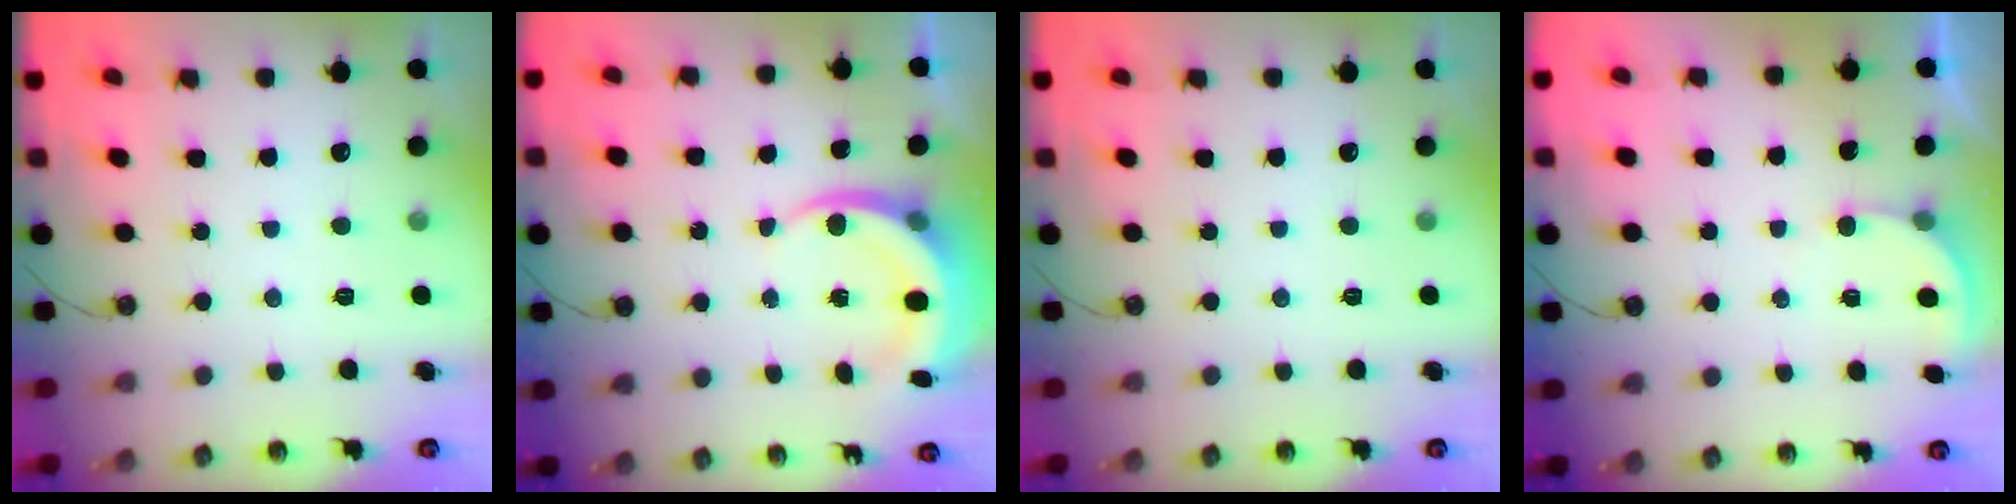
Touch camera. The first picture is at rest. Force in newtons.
{"total": 6.8, "press": 6.7, "slide": 0.7}
{"total": 0.0}
{"total": 2.6, "press": 2.6, "slide": 0.0}